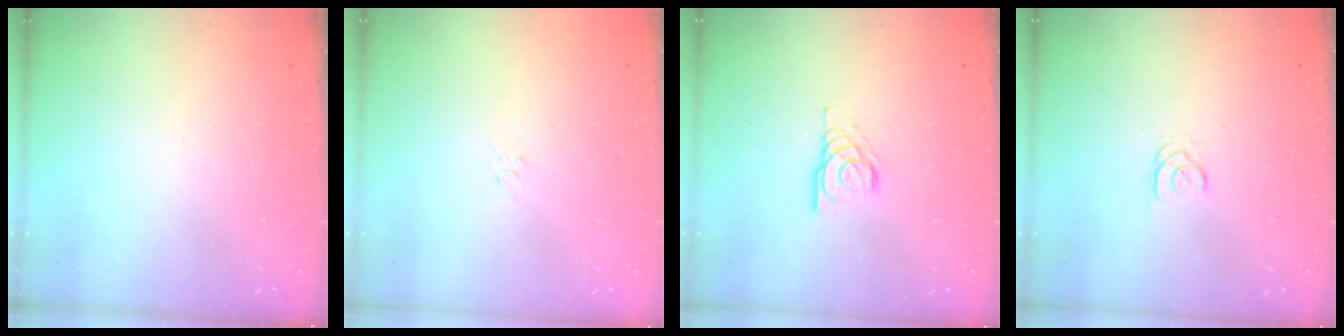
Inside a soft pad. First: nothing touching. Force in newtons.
{"total": 2.9, "press": 2.9, "slide": 0.6}
{"total": 4.1, "press": 4.1, "slide": 0.4}
{"total": 1.7, "press": 1.7, "slide": 0.2}